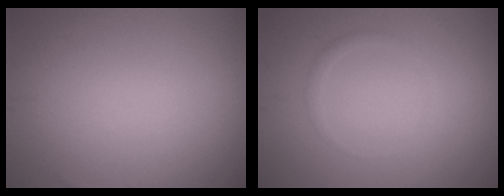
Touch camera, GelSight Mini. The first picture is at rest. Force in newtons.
{"total": 0.8, "press": 0.8, "slide": 0.1}